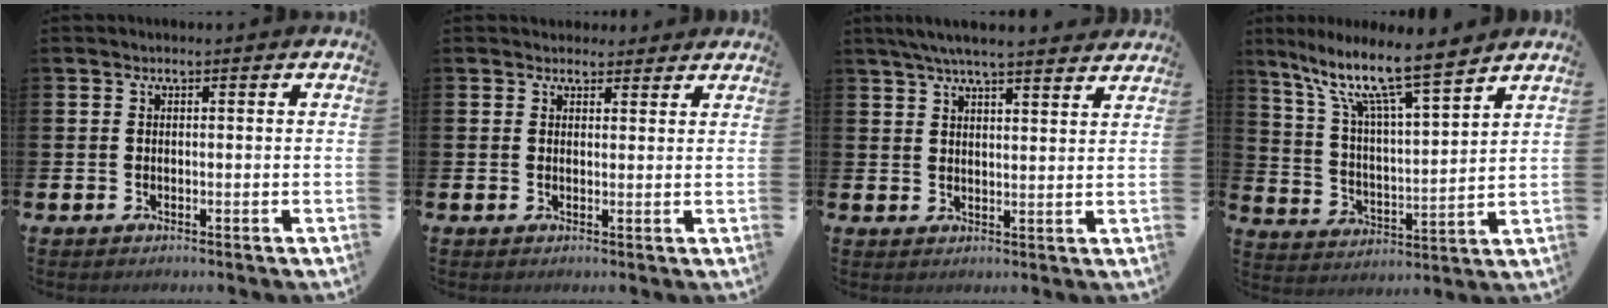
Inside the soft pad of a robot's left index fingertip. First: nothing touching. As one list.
[{"total": 2.4, "force": [2.2, 1.0, 0.0], "torque": [0.012, -0.008, 0.038]}, {"total": 5.8, "force": [5.4, 0.4, 2.0], "torque": [-0.054, -0.016, 0.098]}, {"total": 11.7, "force": [9.5, 1.9, 6.5], "torque": [-0.152, -0.055, 0.158]}]